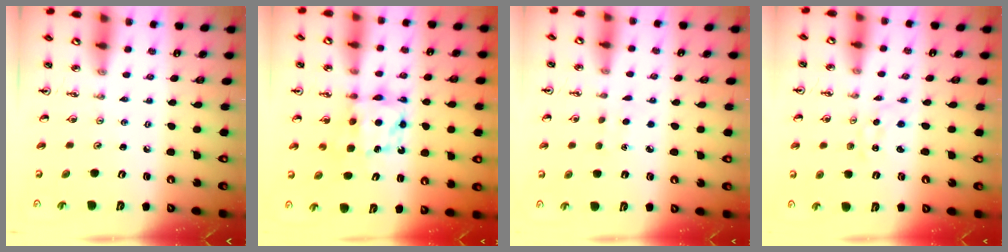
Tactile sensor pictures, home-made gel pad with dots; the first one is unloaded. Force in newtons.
{"total": 6.8, "press": 6.7, "slide": 0.6}
{"total": 2.9, "press": 2.9, "slide": 0.3}
{"total": 0.0}